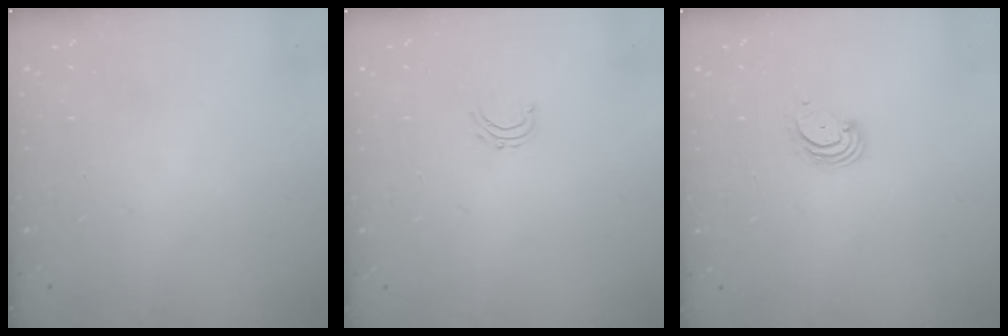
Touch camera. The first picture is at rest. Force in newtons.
{"total": 3.7, "press": 3.7, "slide": 0.3}
{"total": 2.9, "press": 2.9, "slide": 0.4}